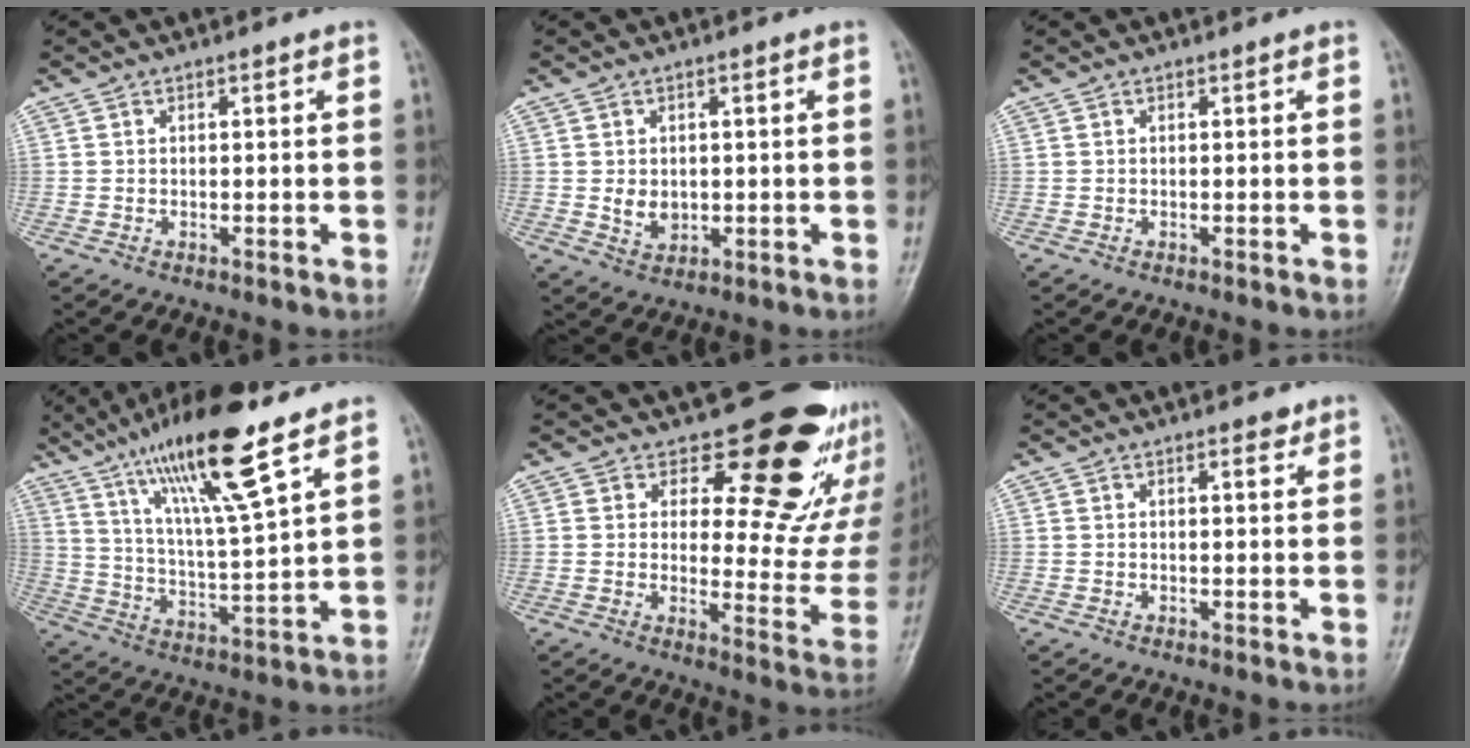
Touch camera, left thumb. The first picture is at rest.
{"total": 3.8, "force": [0.1, 2.9, 2.4], "torque": [-0.028, -0.007, 0.010]}
{"total": 0.0}
{"total": 17.8, "force": [11.2, 2.5, 13.6], "torque": [-0.233, -0.049, 0.203]}
{"total": 20.6, "force": [14.3, 10.0, 11.0], "torque": [-0.093, -0.108, 0.171]}
{"total": 1.7, "force": [1.2, 0.6, 1.0], "torque": [-0.007, -0.006, 0.015]}